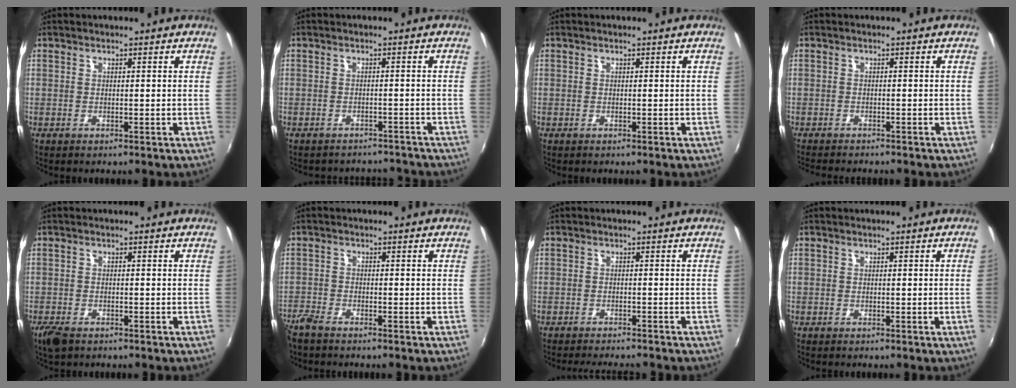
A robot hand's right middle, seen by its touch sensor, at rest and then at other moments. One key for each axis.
{"total": 8.2, "fx": -7.4, "fy": 2.7, "fz": 2.0, "tx": -0.046, "ty": -0.002, "tz": -0.089}
{"total": 0.0}
{"total": 3.9, "fx": -3.6, "fy": 0.3, "fz": 1.4, "tx": -0.036, "ty": -0.016, "tz": -0.062}
{"total": 3.7, "fx": -2.6, "fy": 1.7, "fz": 2.0, "tx": -0.051, "ty": -0.013, "tz": -0.050}
{"total": 3.6, "fx": -3.2, "fy": 0.9, "fz": 1.4, "tx": -0.042, "ty": -0.012, "tz": -0.066}
{"total": 6.2, "fx": -5.7, "fy": 0.9, "fz": 2.4, "tx": -0.062, "ty": -0.008, "tz": -0.083}
{"total": 1.1, "fx": 0.0, "fy": -0.6, "fz": 0.9, "tx": -0.006, "ty": -0.008, "tz": 0.001}